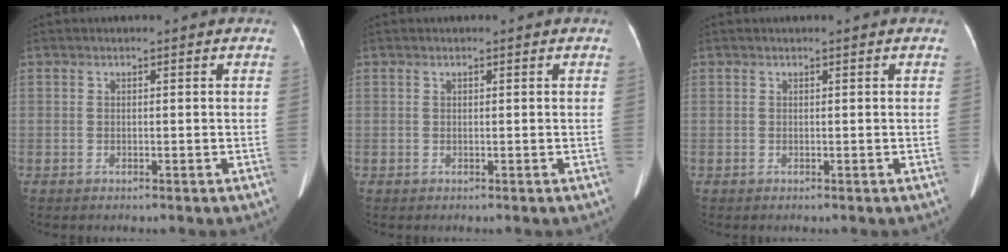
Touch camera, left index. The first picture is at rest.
{"total": 0.0}
{"total": 0.0}